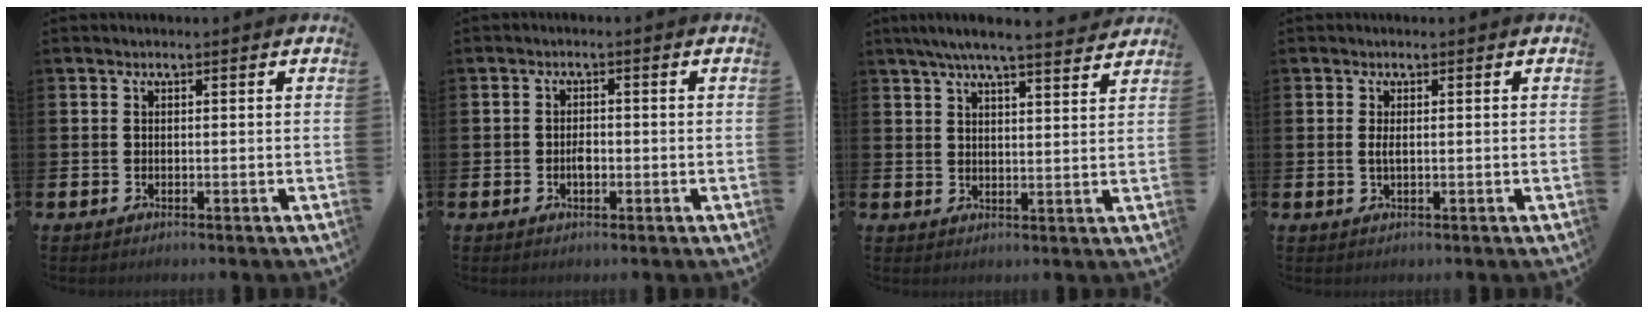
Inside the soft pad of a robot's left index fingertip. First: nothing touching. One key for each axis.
{"total": 1.9, "fx": -0.5, "fy": 1.2, "fz": 1.4, "tx": -0.010, "ty": -0.004, "tz": -0.013}
{"total": 6.3, "fx": 5.9, "fy": 0.1, "fz": 2.2, "tx": -0.047, "ty": -0.028, "tz": 0.103}
{"total": 1.1, "fx": 0.1, "fy": 0.3, "fz": 1.1, "tx": -0.014, "ty": -0.001, "tz": -0.001}